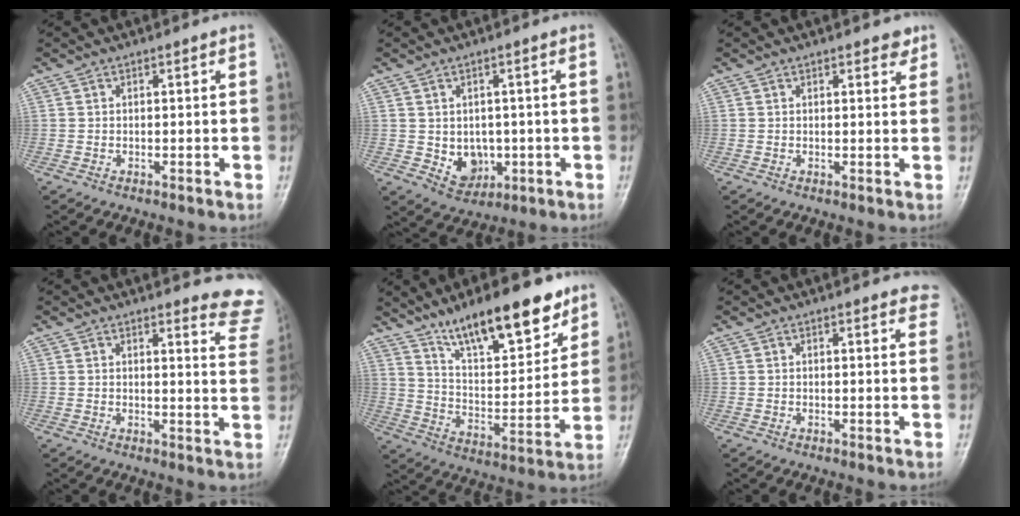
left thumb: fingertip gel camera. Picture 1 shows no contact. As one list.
[{"total": 6.1, "force": [-0.6, 4.9, 3.5], "torque": [-0.026, -0.003, 0.006]}, {"total": 2.1, "force": [1.5, 1.0, 1.1], "torque": [-0.001, -0.007, 0.016]}, {"total": 9.1, "force": [8.8, 1.6, 1.6], "torque": [0.023, -0.084, 0.067]}, {"total": 17.9, "force": [12.6, 5.8, 11.4], "torque": [-0.142, -0.069, 0.215]}, {"total": 3.9, "force": [3.2, 1.3, 1.8], "torque": [0.000, -0.008, 0.025]}]